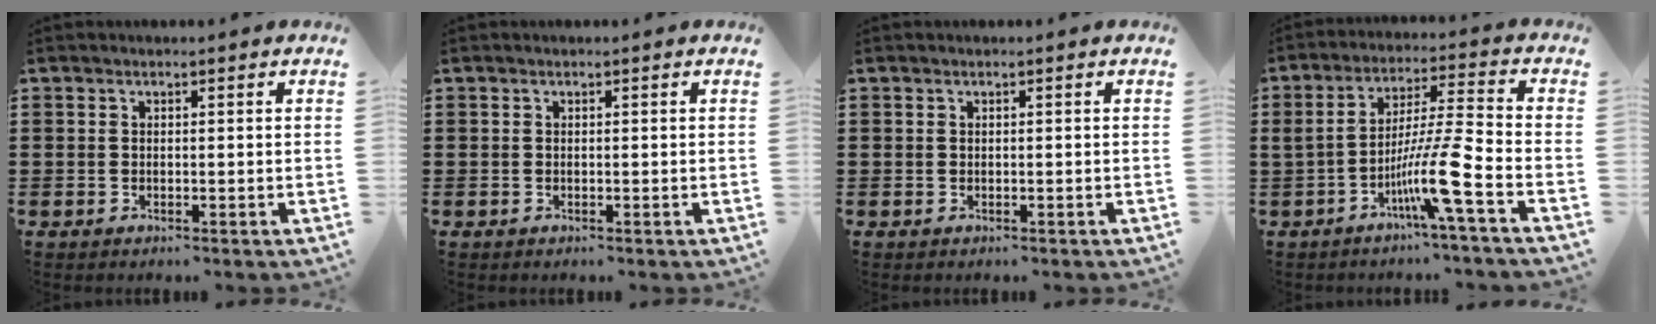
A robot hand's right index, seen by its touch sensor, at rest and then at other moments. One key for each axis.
{"total": 0.0}
{"total": 0.0}
{"total": 11.3, "fx": -5.2, "fy": -0.2, "fz": 10.0, "tx": -0.195, "ty": -0.009, "tz": -0.102}